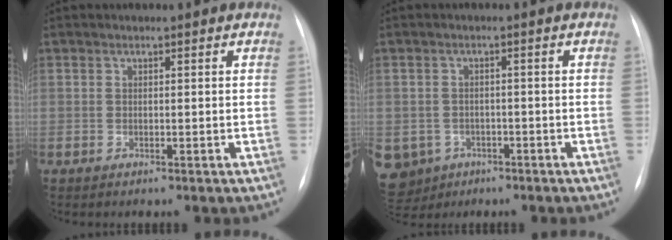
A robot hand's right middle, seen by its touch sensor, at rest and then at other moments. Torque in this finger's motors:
{"motor_torque": [0.40, -0.32, 1.05, 0.21]}